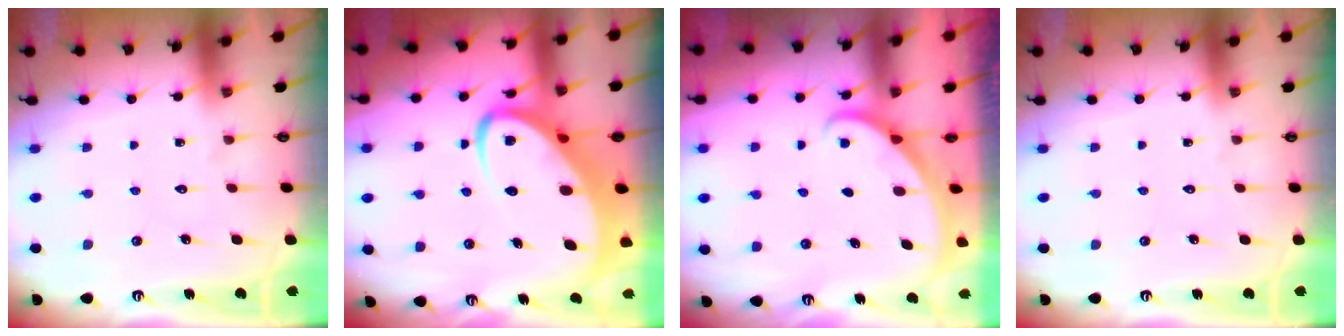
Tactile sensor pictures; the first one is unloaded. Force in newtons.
{"total": 8.9, "press": 8.8, "slide": 1.0}
{"total": 1.8, "press": 1.8, "slide": 0.1}
{"total": 0.0}